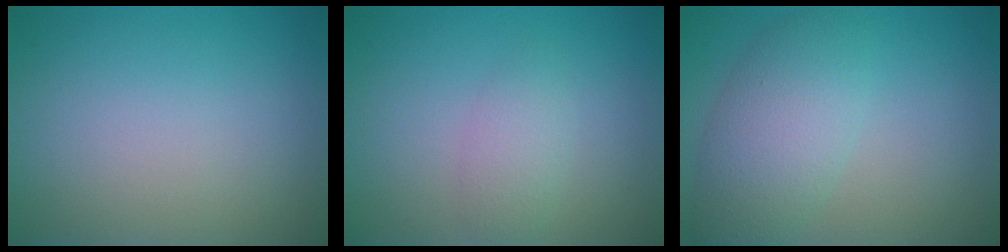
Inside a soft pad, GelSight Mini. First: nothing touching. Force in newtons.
{"total": 1.9, "press": 1.9, "slide": 0.1}
{"total": 5.2, "press": 5.2, "slide": 0.2}